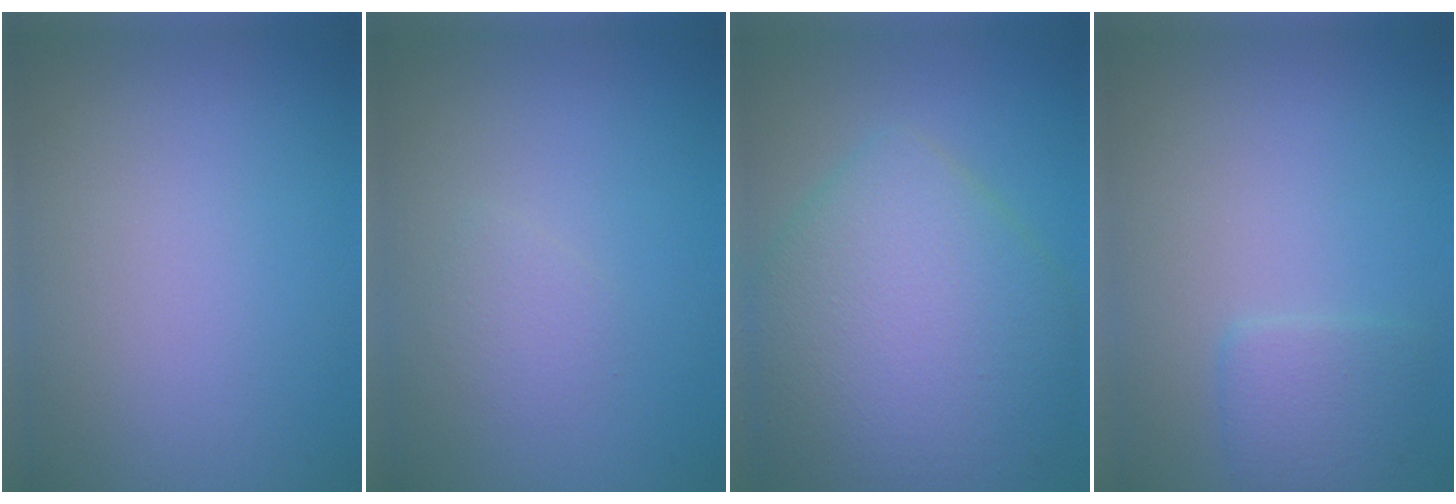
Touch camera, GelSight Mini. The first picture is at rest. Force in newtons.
{"total": 1.1, "press": 1.1, "slide": 0.0}
{"total": 9.3, "press": 9.3, "slide": 0.3}
{"total": 2.0, "press": 2.0, "slide": 0.1}